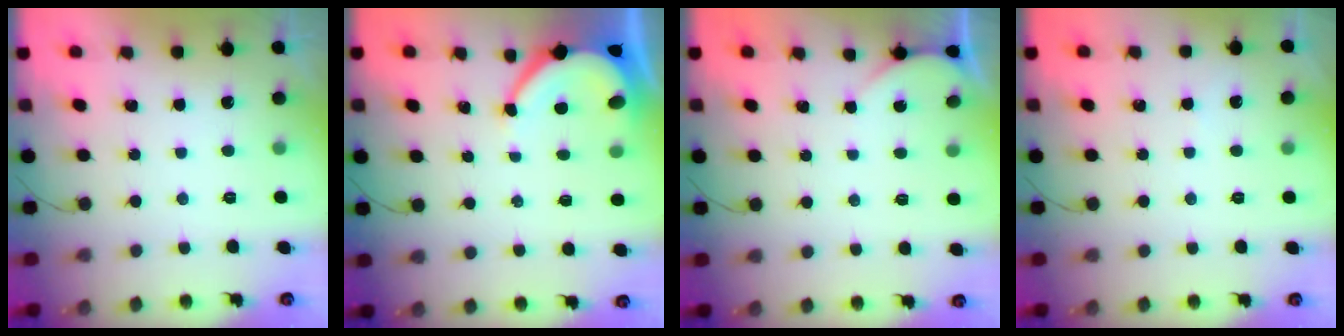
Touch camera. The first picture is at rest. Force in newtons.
{"total": 5.6, "press": 5.6, "slide": 0.5}
{"total": 2.4, "press": 2.4, "slide": 0.3}
{"total": 2.1, "press": 2.1, "slide": 0.3}